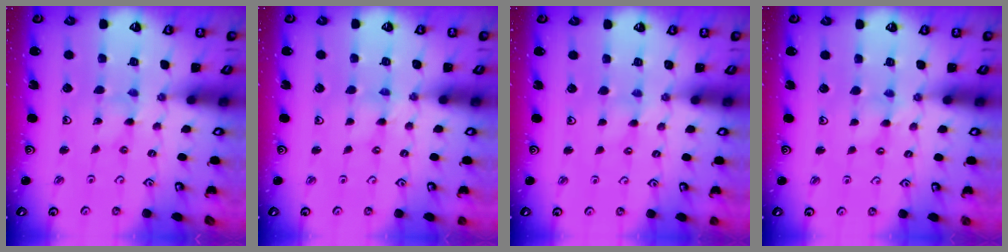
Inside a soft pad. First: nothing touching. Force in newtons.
{"total": 0.0}
{"total": 1.2, "press": 1.2, "slide": 0.3}
{"total": 1.8, "press": 1.8, "slide": 0.4}